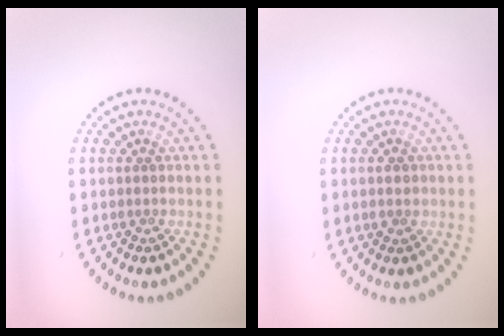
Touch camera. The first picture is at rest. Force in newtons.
{"total": 1.5, "press": 1.5, "slide": 0.2}